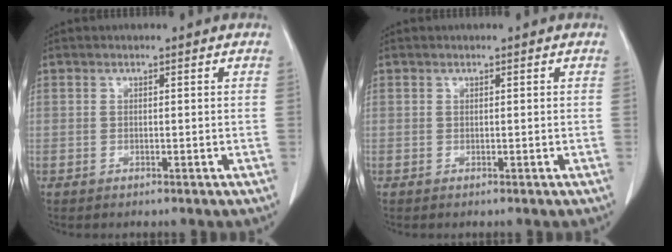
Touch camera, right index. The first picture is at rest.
{"total": 0.0}